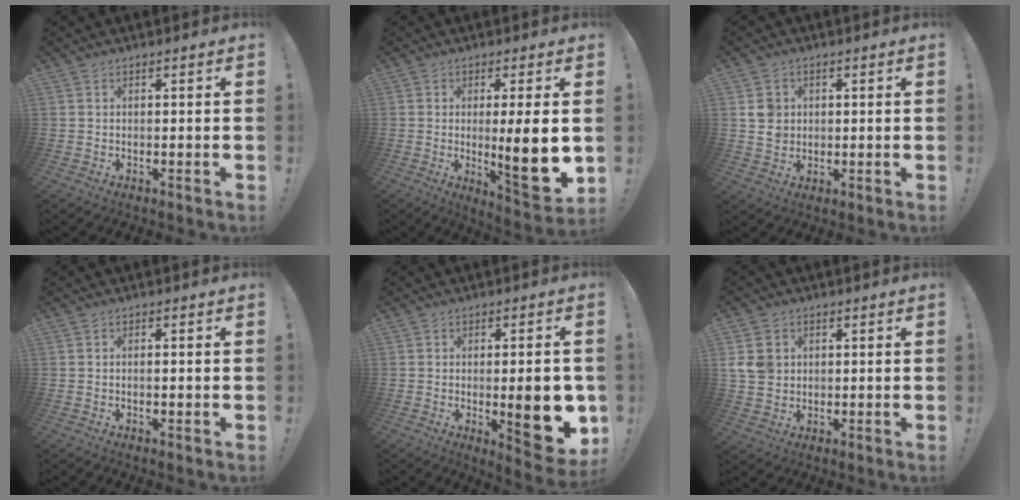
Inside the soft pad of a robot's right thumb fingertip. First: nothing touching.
{"total": 12.8, "force": [-0.6, 1.9, 12.7], "torque": [-0.177, -0.014, -0.007]}
{"total": 5.0, "force": [1.3, 4.5, 1.7], "torque": [-0.014, -0.002, 0.024]}
{"total": 0.8, "force": [-0.4, 0.2, 0.7], "torque": [-0.012, 0.000, -0.008]}
{"total": 14.5, "force": [-2.7, 4.5, 13.6], "torque": [-0.158, -0.006, -0.030]}
{"total": 7.0, "force": [1.7, 6.0, 3.2], "torque": [-0.059, -0.001, 0.036]}